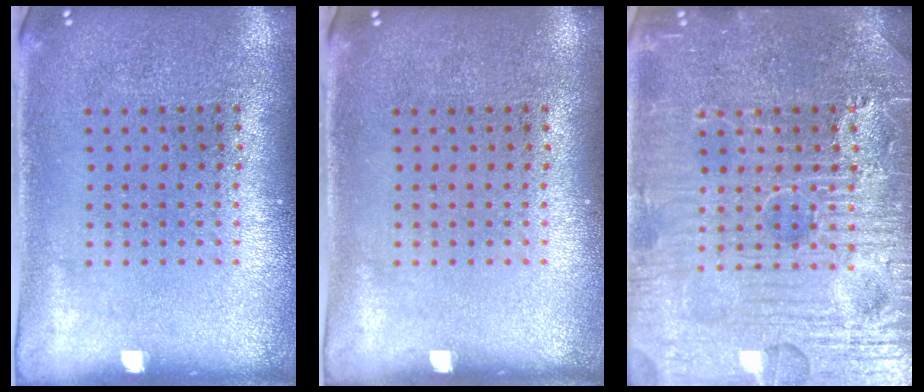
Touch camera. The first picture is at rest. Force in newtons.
{"total": 0.0}
{"total": 7.8, "press": 7.8, "slide": 0.8}